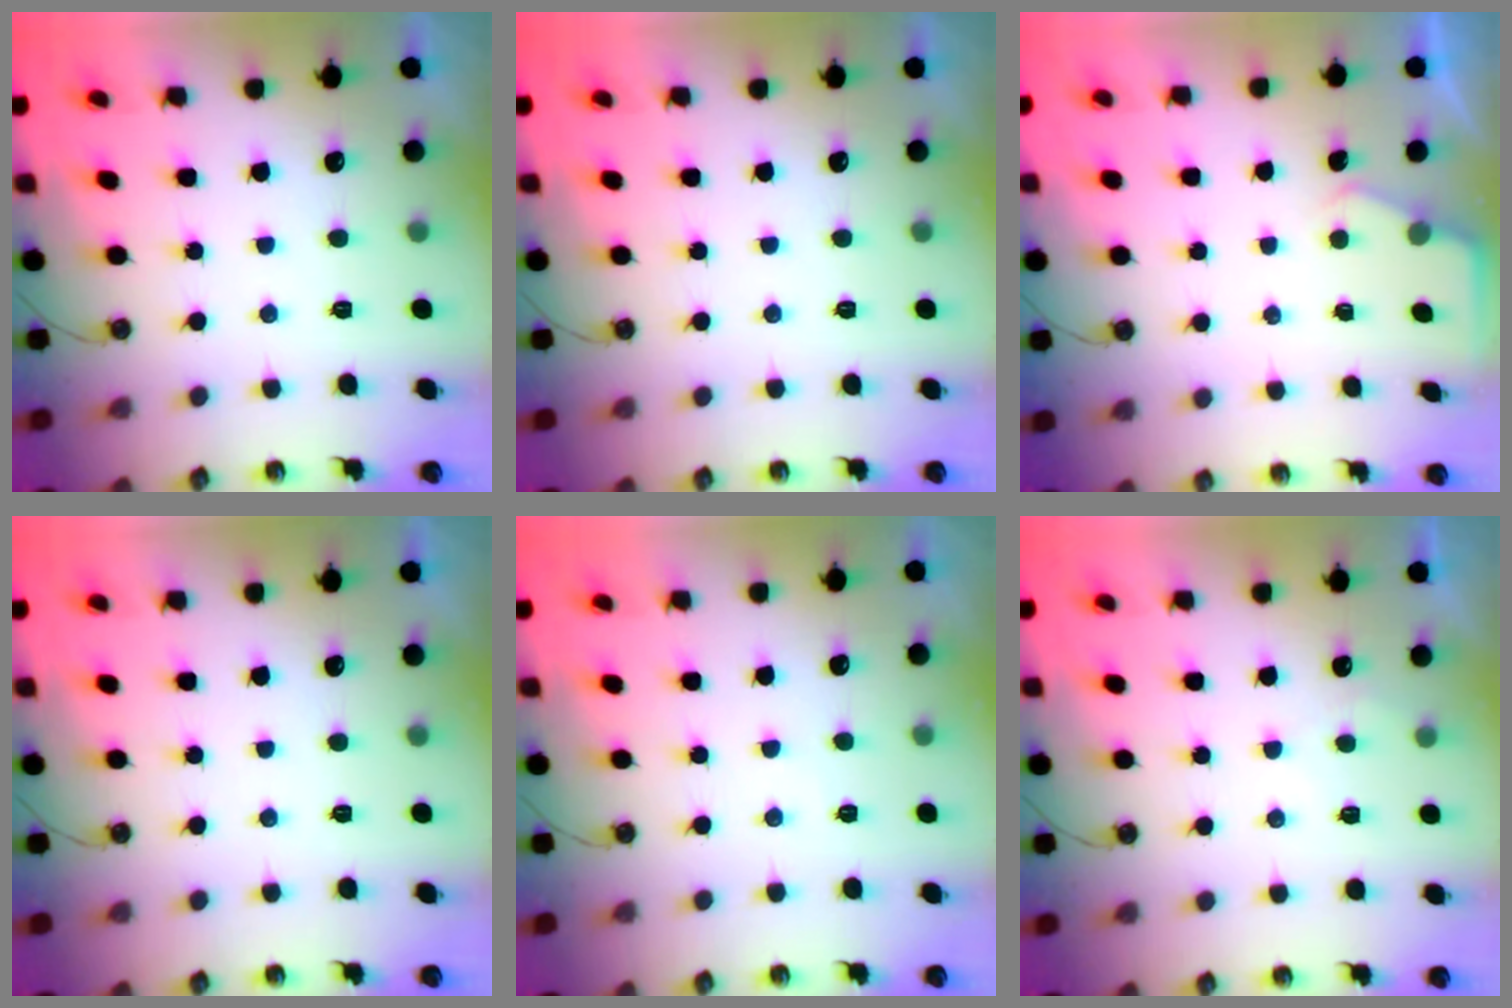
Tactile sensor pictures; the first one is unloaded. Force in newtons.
{"total": 0.0}
{"total": 2.6, "press": 2.6, "slide": 0.4}
{"total": 0.0}
{"total": 3.4, "press": 3.3, "slide": 0.5}
{"total": 3.8, "press": 3.8, "slide": 0.4}